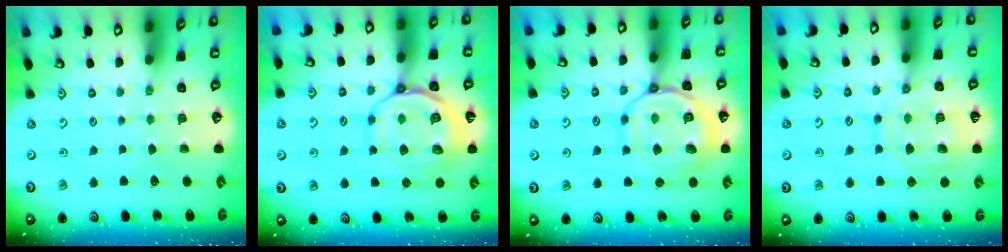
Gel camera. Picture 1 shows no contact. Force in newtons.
{"total": 11.9, "press": 11.7, "slide": 1.8}
{"total": 13.6, "press": 13.6, "slide": 1.3}
{"total": 12.9, "press": 12.8, "slide": 1.1}